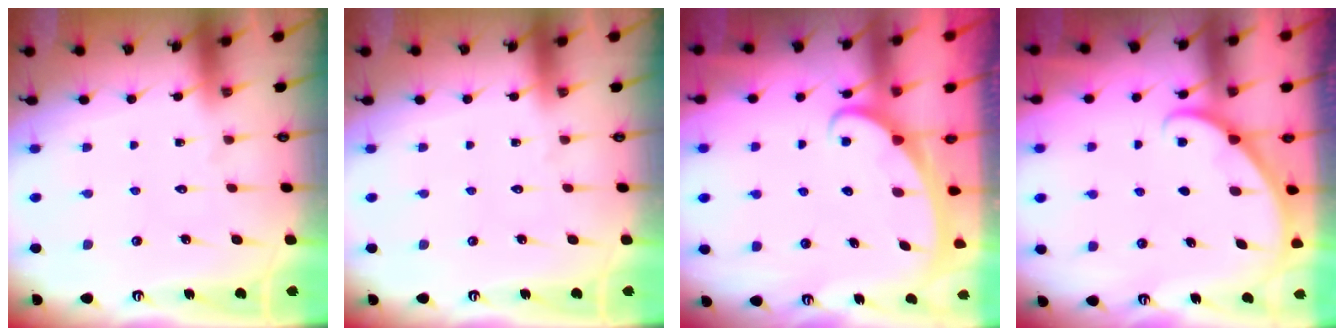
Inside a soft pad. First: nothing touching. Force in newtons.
{"total": 0.0}
{"total": 2.6, "press": 2.5, "slide": 0.3}
{"total": 2.8, "press": 2.8, "slide": 0.2}